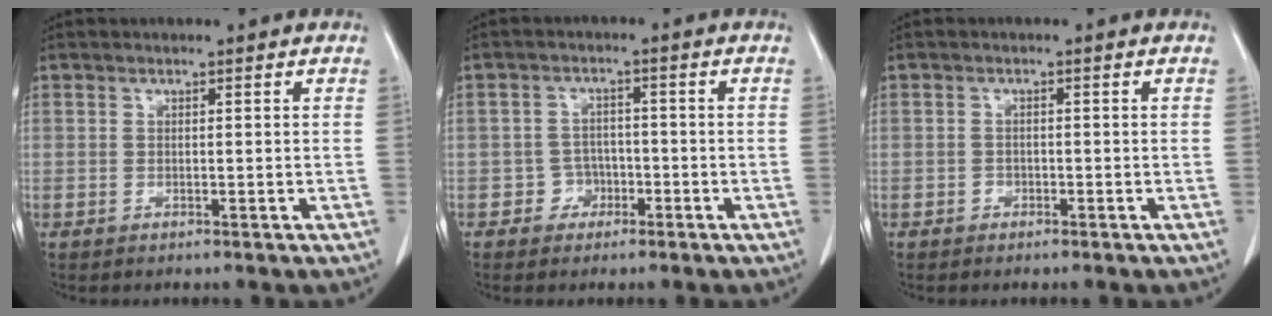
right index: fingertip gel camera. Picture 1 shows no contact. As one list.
[{"total": 3.0, "force": [-1.5, 2.6, 0.3], "torque": [0.004, 0.015, -0.026]}, {"total": 1.0, "force": [-0.6, 0.7, 0.2], "torque": [-0.002, 0.004, -0.012]}]